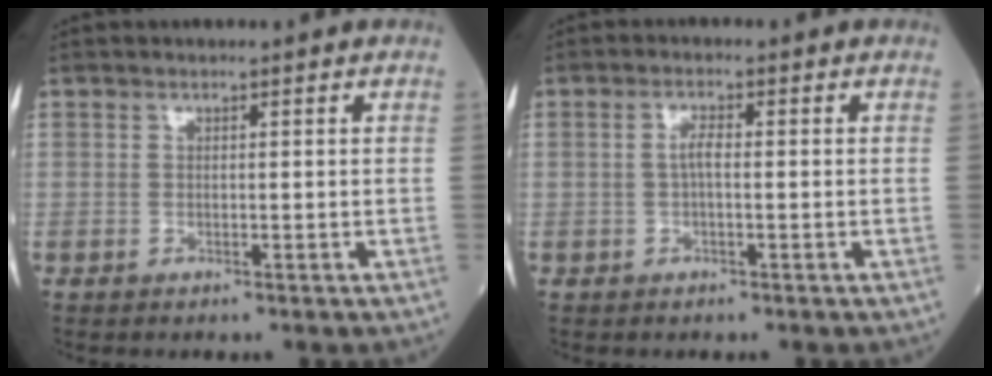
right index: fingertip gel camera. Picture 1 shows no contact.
{"total": 2.1, "force": [-0.1, 0.5, 2.0], "torque": [-0.040, 0.004, -0.003]}